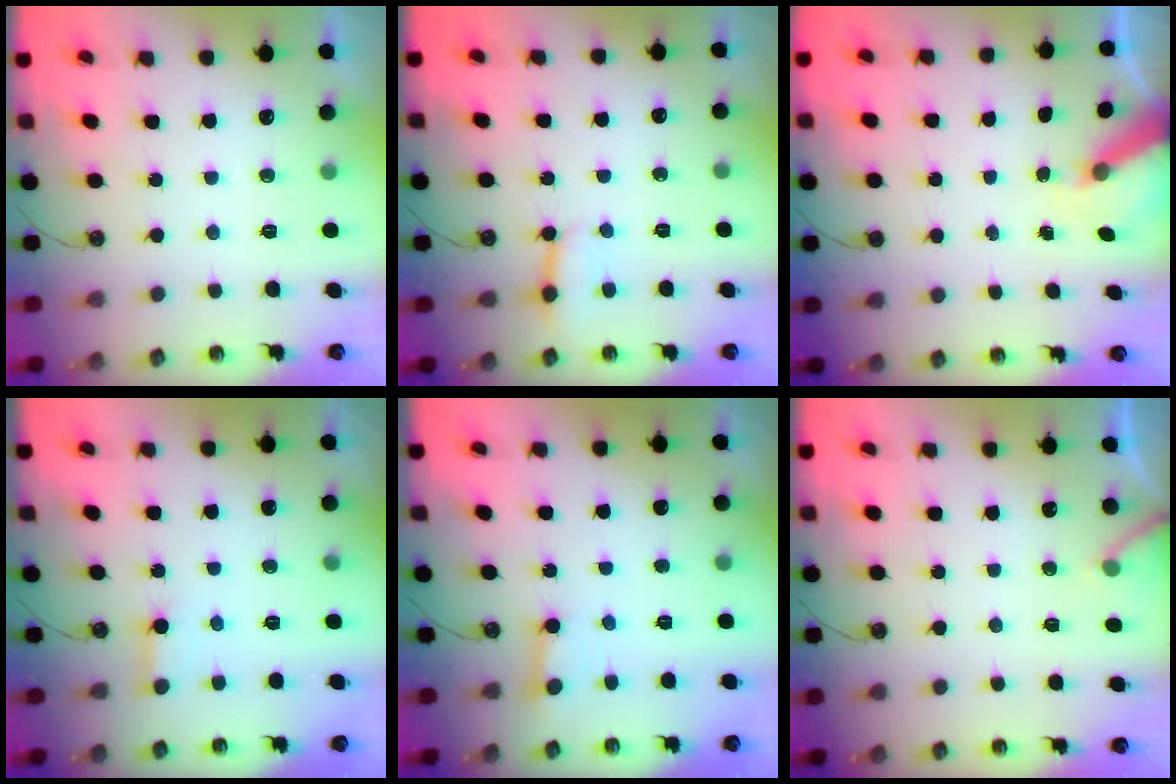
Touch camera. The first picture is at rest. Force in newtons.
{"total": 3.1, "press": 3.1, "slide": 0.5}
{"total": 6.4, "press": 6.4, "slide": 0.3}
{"total": 2.3, "press": 2.3, "slide": 0.2}
{"total": 2.4, "press": 2.4, "slide": 0.2}
{"total": 5.9, "press": 5.9, "slide": 0.3}